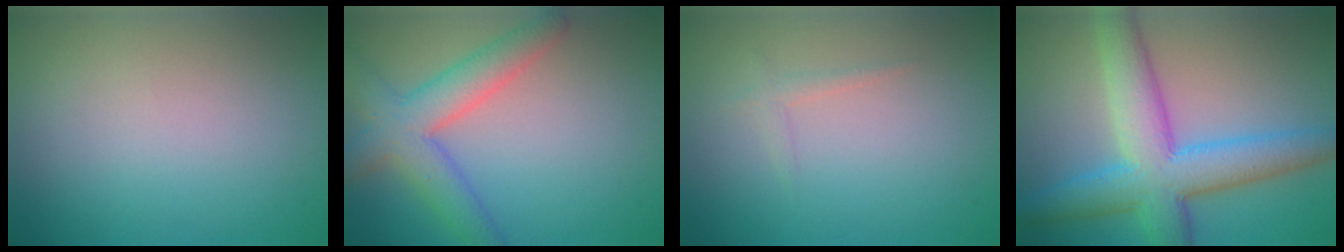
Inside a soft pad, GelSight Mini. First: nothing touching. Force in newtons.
{"total": 5.5, "press": 5.5, "slide": 0.3}
{"total": 0.9, "press": 0.9, "slide": 0.1}
{"total": 8.6, "press": 8.6, "slide": 0.0}